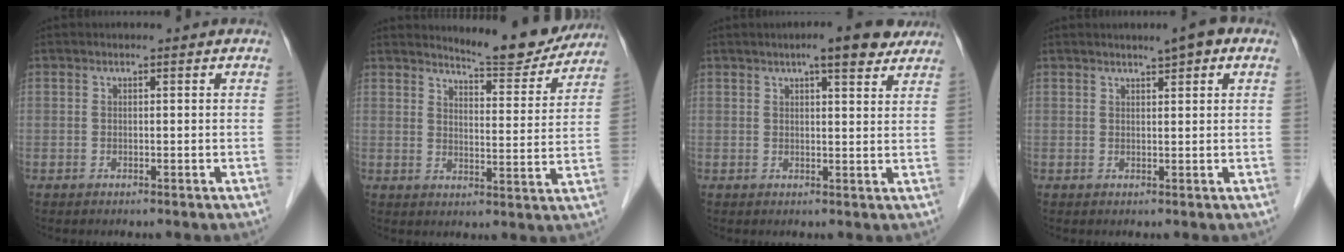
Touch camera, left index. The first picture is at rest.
{"total": 10.8, "force": [10.4, 1.4, 2.5], "torque": [-0.032, -0.019, 0.134]}
{"total": 6.6, "force": [4.8, 1.3, 4.3], "torque": [-0.059, 0.015, 0.060]}
{"total": 2.9, "force": [1.8, 0.5, 2.2], "torque": [-0.035, 0.009, 0.024]}